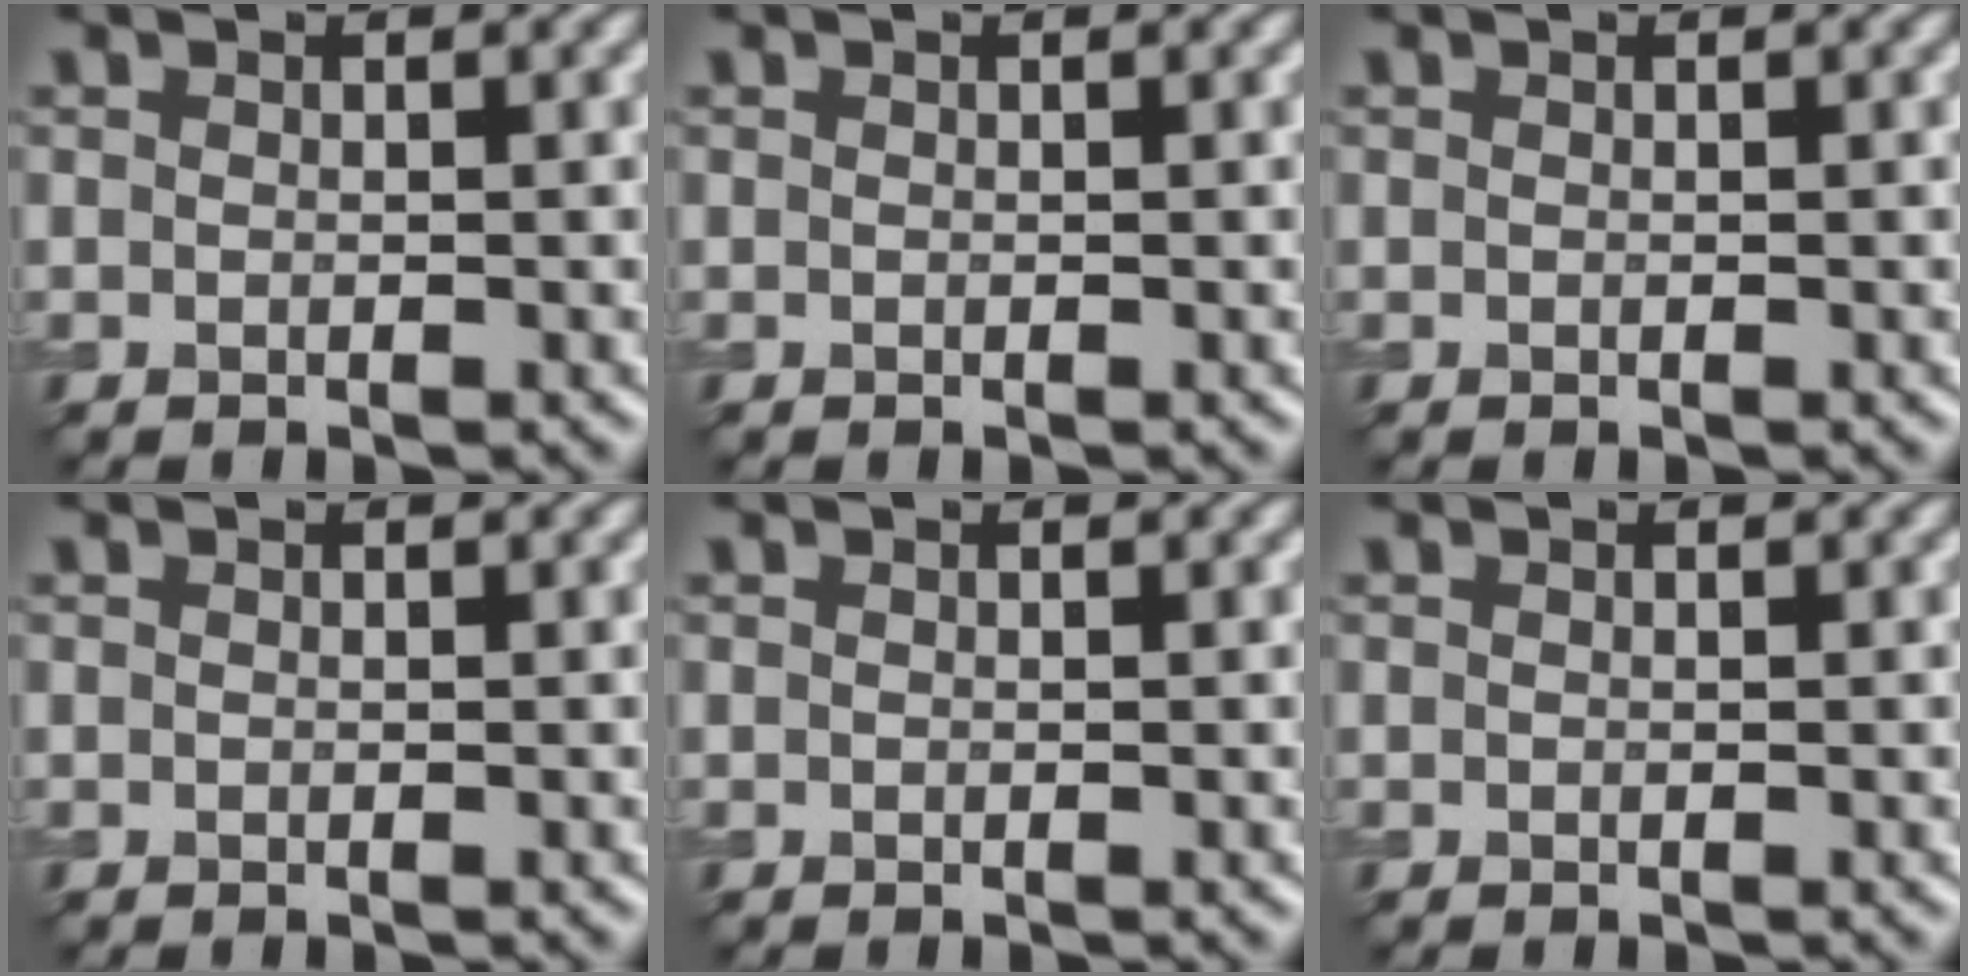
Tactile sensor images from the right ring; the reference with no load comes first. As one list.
[{"total": 0.0}, {"total": 0.0}, {"total": 0.0}, {"total": 0.0}, {"total": 0.0}]